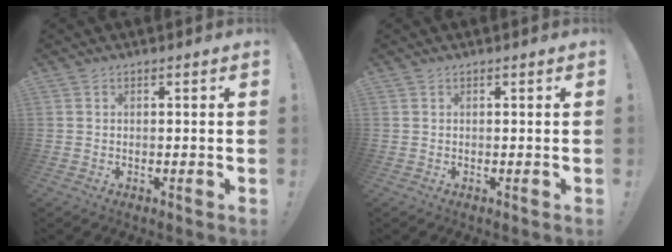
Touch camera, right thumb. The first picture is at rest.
{"total": 0.0}